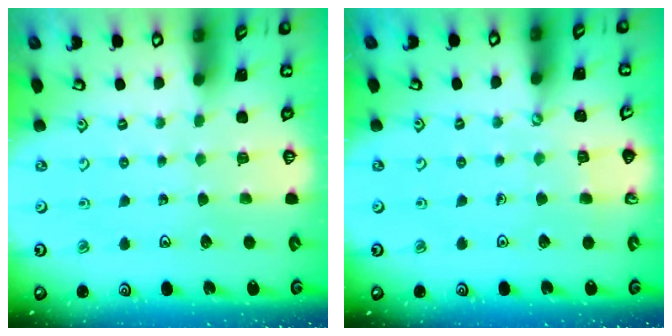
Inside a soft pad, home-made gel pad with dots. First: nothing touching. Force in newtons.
{"total": 3.7, "press": 3.7, "slide": 0.5}